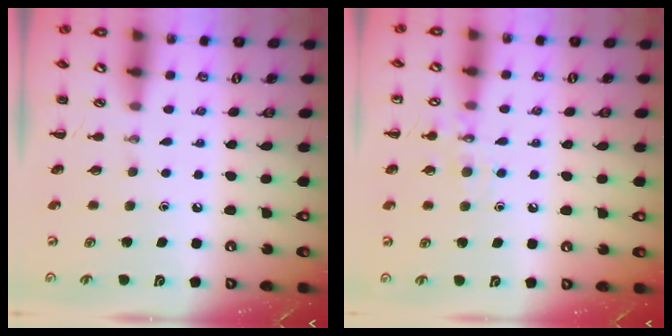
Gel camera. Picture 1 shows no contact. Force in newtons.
{"total": 7.7, "press": 7.6, "slide": 1.4}